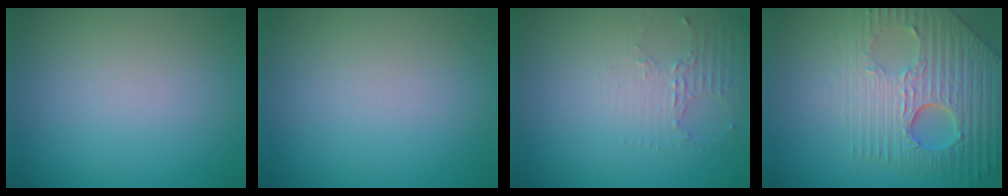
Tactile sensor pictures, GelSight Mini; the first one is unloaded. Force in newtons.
{"total": 0.0}
{"total": 2.2, "press": 1.6, "slide": 1.5}
{"total": 7.6, "press": 5.9, "slide": 4.8}